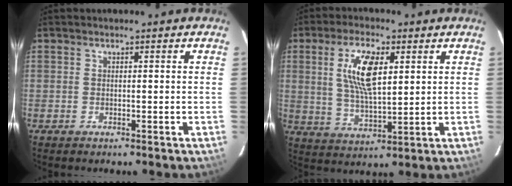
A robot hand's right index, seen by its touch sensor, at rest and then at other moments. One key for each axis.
{"total": 10.4, "fx": 3.2, "fy": 4.0, "fz": 9.0, "tx": -0.174, "ty": 0.005, "tz": 0.063}